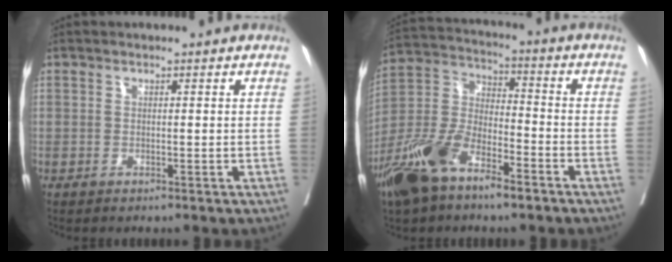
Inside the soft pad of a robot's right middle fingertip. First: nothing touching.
{"total": 14.1, "force": [-8.8, 5.4, 9.6], "torque": [-0.211, -0.010, -0.172]}